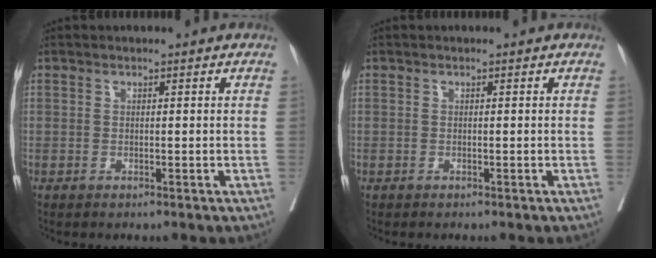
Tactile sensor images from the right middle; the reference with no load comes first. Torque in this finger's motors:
{"motor_torque": [0.79, -0.76, -0.09, -0.11]}